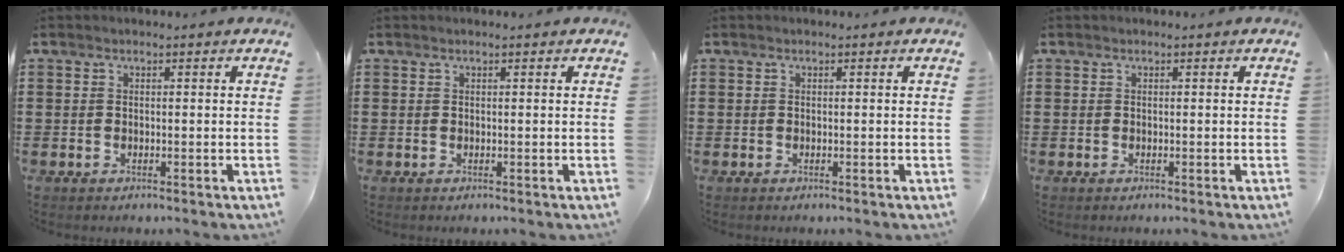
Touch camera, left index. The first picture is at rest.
{"total": 0.0}
{"total": 0.0}
{"total": 0.0}